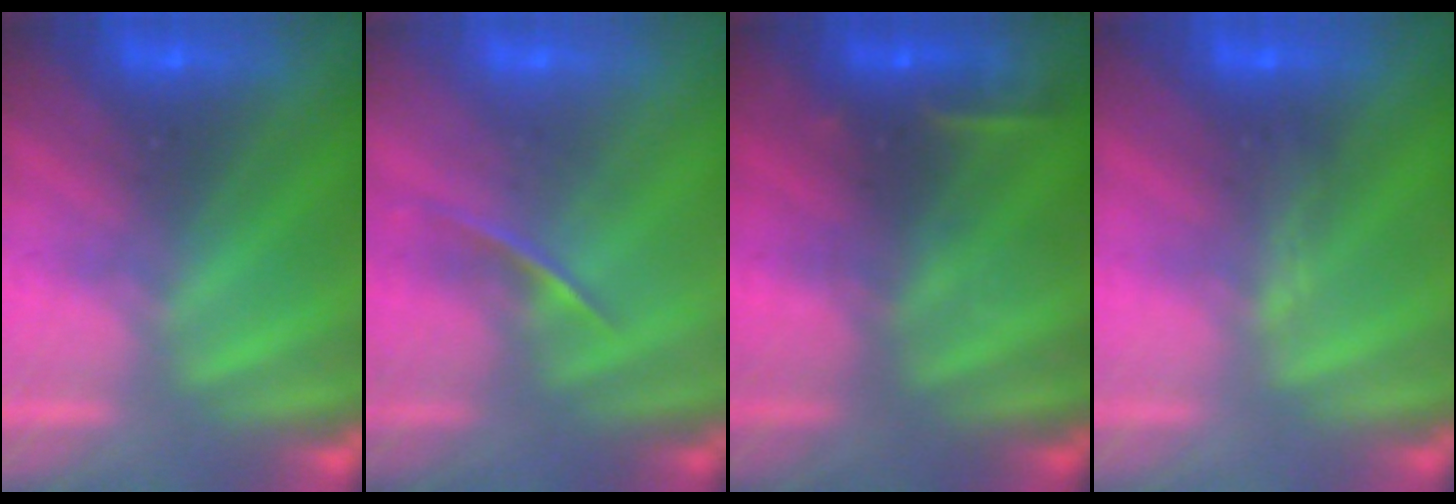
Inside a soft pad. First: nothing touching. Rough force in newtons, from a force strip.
{"total": 1.3}
{"total": 2.4}
{"total": 2.9}